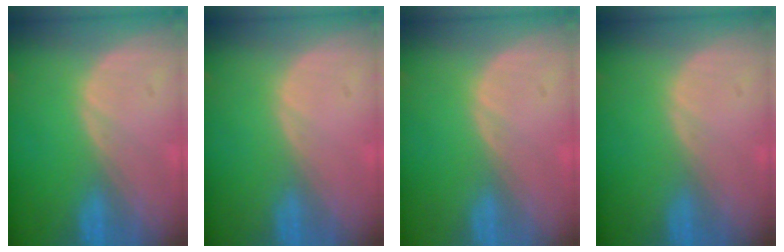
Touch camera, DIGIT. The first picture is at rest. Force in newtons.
{"total": 0.0}
{"total": 0.0}
{"total": 0.0}